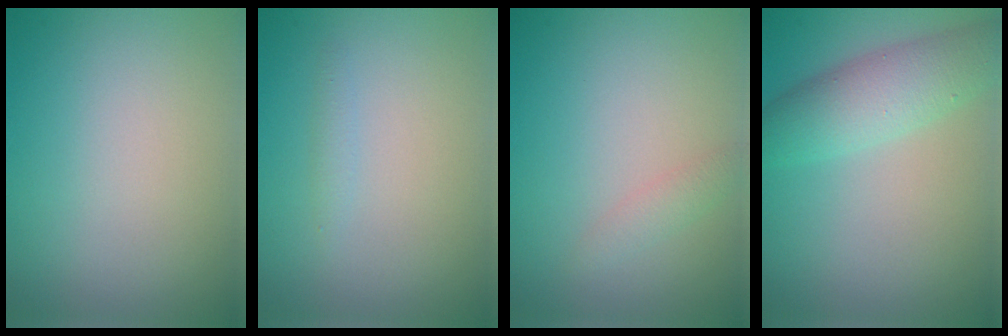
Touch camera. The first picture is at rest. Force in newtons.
{"total": 0.7, "press": 0.7, "slide": 0.0}
{"total": 1.2, "press": 1.2, "slide": 0.1}
{"total": 4.7, "press": 4.7, "slide": 0.3}